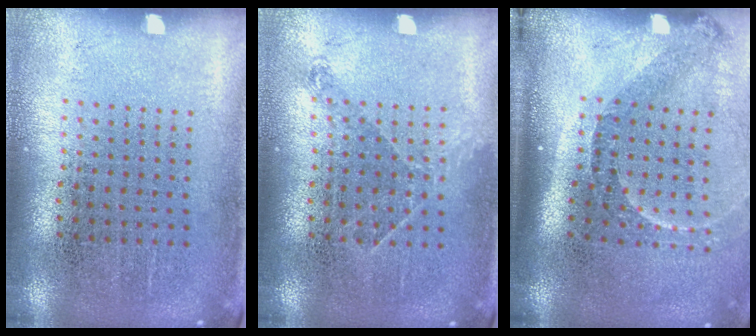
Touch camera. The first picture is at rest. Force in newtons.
{"total": 1.0, "press": 0.8, "slide": 0.6}
{"total": 1.9, "press": 1.4, "slide": 1.4}